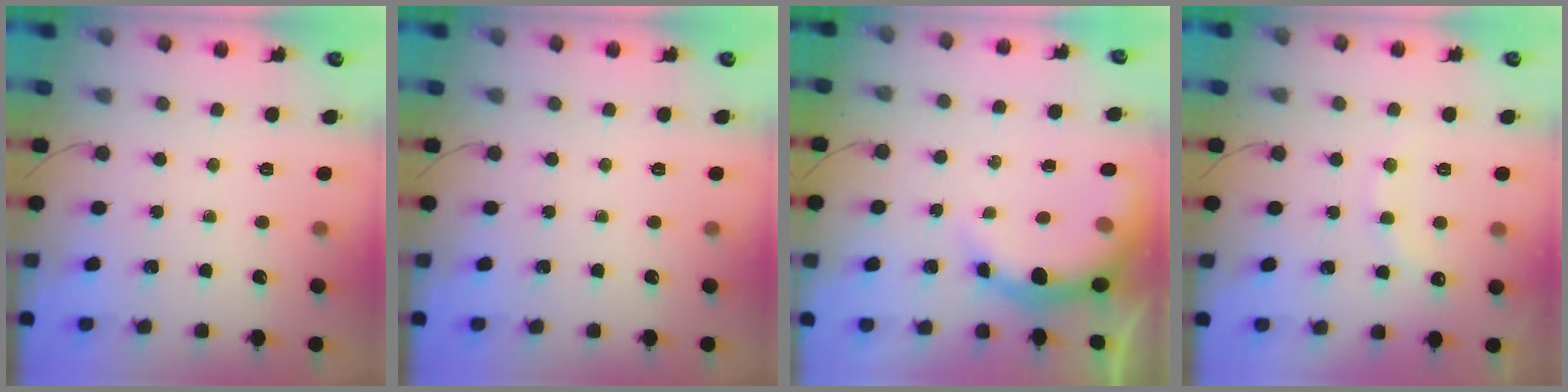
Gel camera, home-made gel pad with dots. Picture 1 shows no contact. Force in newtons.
{"total": 0.0}
{"total": 7.2, "press": 7.0, "slide": 1.7}
{"total": 9.8, "press": 9.7, "slide": 1.4}